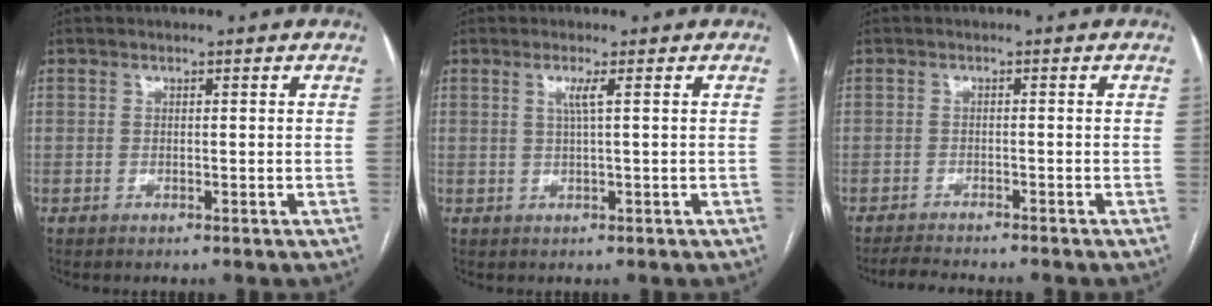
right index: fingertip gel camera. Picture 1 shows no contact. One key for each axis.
{"total": 1.9, "fx": 0.6, "fy": -0.4, "fz": 1.7, "tx": -0.038, "ty": 0.000, "tz": 0.012}
{"total": 4.6, "fx": -4.3, "fy": 0.2, "fz": 1.4, "tx": -0.020, "ty": -0.015, "tz": -0.069}